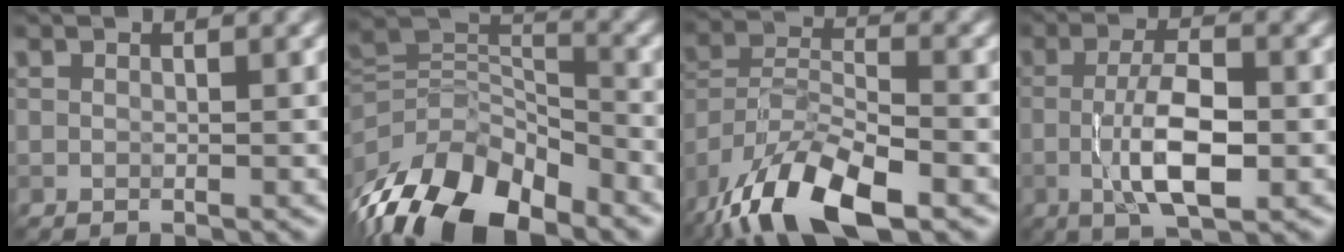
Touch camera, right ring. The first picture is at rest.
{"total": 12.6, "force": [-7.9, 6.4, 7.4], "torque": [-0.135, 0.001, -0.146]}
{"total": 11.9, "force": [-8.4, 3.8, 7.4], "torque": [-0.135, -0.002, -0.162]}
{"total": 6.3, "force": [-1.2, 2.1, 5.8], "torque": [-0.109, -0.001, -0.024]}